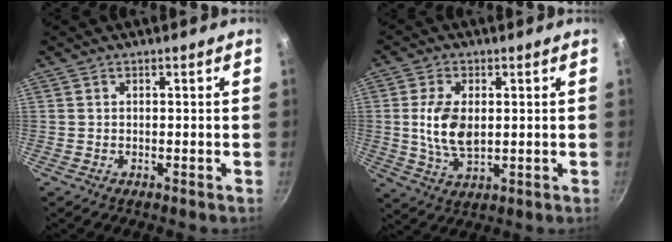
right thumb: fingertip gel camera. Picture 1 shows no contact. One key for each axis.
{"total": 8.7, "fx": 0.7, "fy": 4.9, "fz": 7.1, "tx": -0.138, "ty": -0.009, "tz": 0.016}